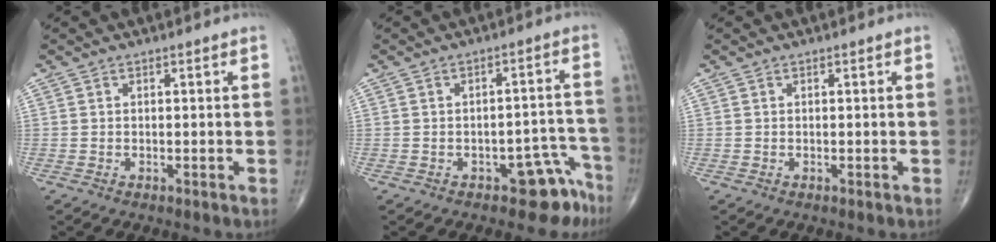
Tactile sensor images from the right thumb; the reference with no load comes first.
{"total": 6.3, "force": [-4.5, 3.3, 2.9], "torque": [0.005, 0.060, -0.057]}
{"total": 0.0}